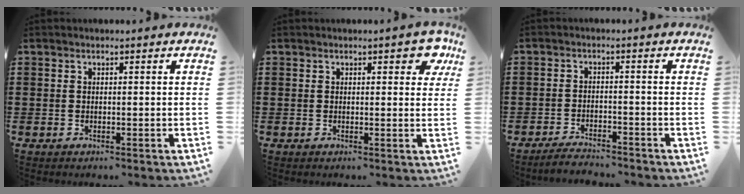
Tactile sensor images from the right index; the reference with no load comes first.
{"total": 3.4, "force": [1.8, 1.4, 2.5], "torque": [-0.023, 0.000, 0.025]}
{"total": 2.9, "force": [-2.9, 0.1, 0.3], "torque": [-0.010, 0.001, -0.058]}